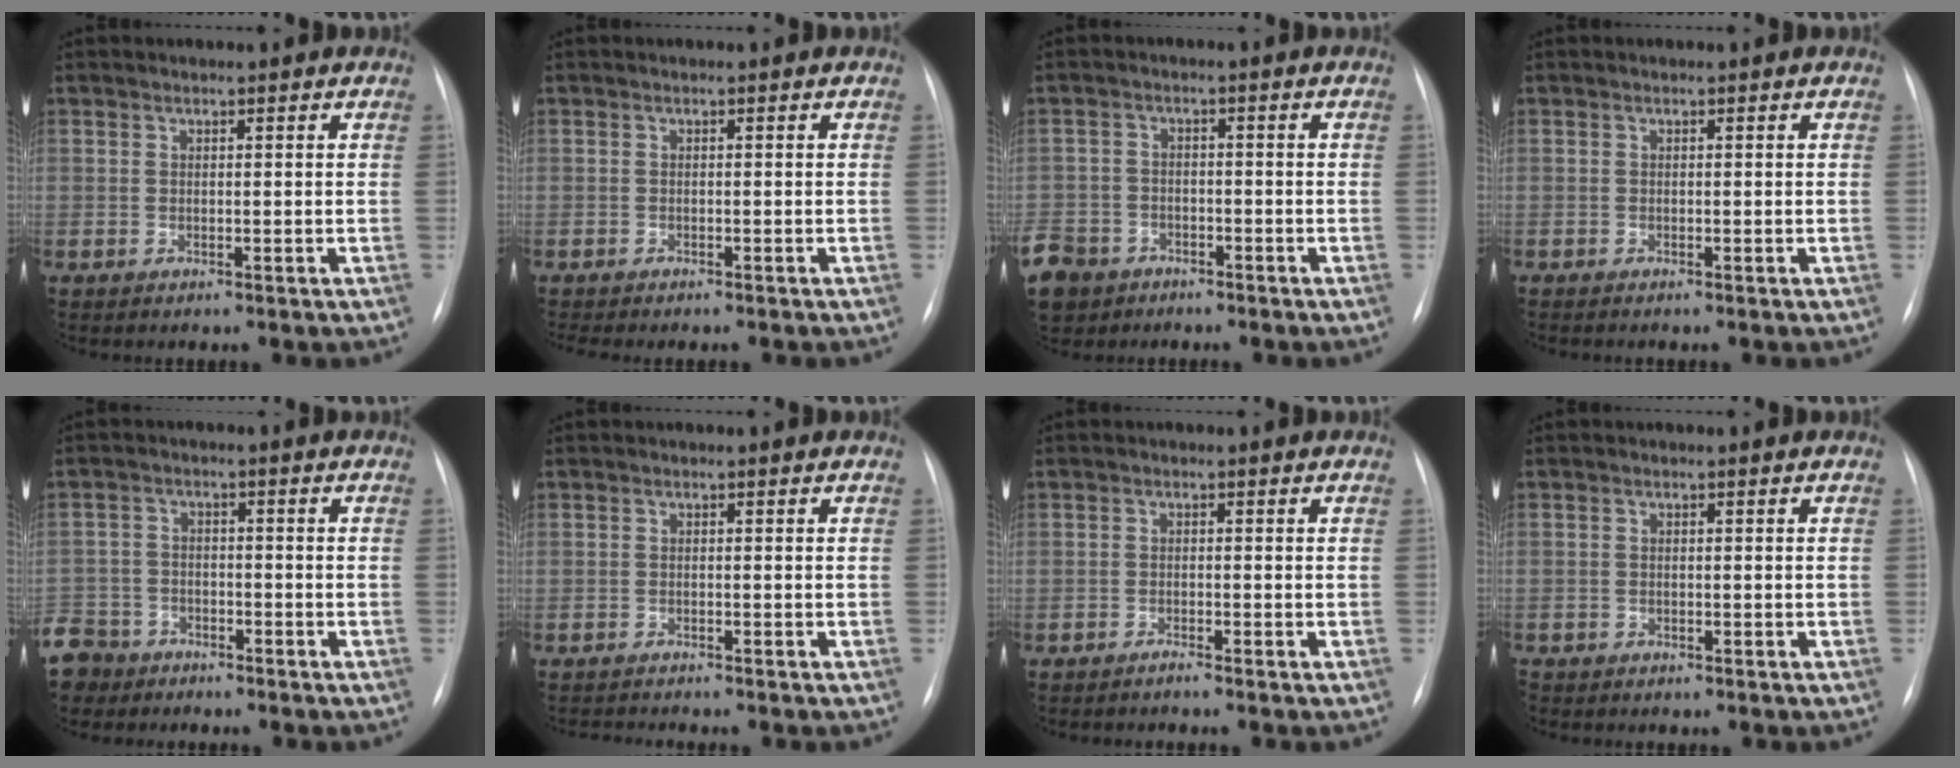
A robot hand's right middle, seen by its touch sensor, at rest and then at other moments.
{"total": 4.5, "force": [-3.9, 0.6, 2.1], "torque": [-0.022, -0.007, -0.047]}
{"total": 13.6, "force": [-7.8, 10.2, 4.5], "torque": [-0.157, -0.006, -0.125]}
{"total": 0.0}
{"total": 9.1, "force": [-6.8, 6.0, 1.1], "torque": [-0.052, -0.005, -0.122]}
{"total": 2.7, "force": [-2.6, -0.5, 0.6], "torque": [-0.007, -0.011, -0.036]}
{"total": 0.8, "force": [-0.8, -0.3, 0.2], "torque": [-0.006, -0.004, -0.012]}
{"total": 1.3, "force": [-1.1, 0.7, 0.3], "torque": [-0.009, -0.002, -0.013]}